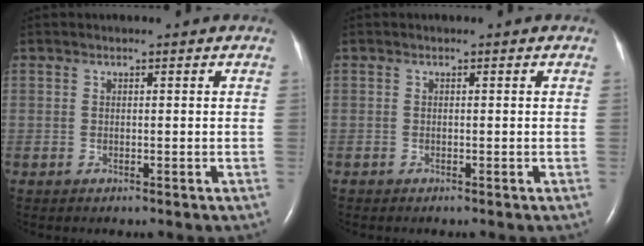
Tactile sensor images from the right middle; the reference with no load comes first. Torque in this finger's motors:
{"motor_torque": [-0.14, 0.03, -0.03, -0.01]}